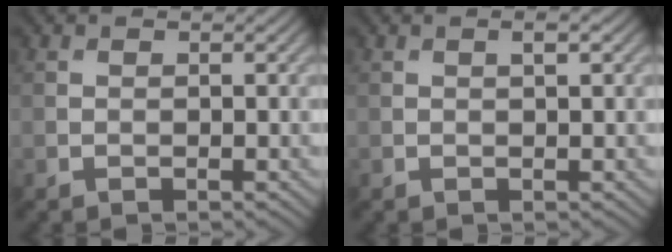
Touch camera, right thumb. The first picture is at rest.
{"total": 0.9, "force": [0.3, 0.1, 0.9], "torque": [-0.014, 0.003, 0.005]}